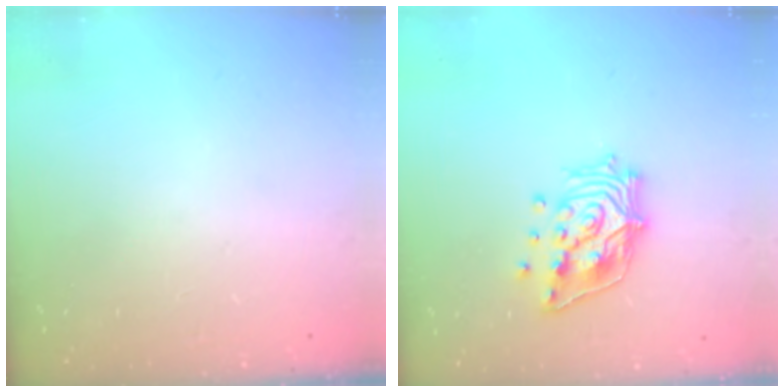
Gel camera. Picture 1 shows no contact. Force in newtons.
{"total": 14.9, "press": 14.8, "slide": 2.2}